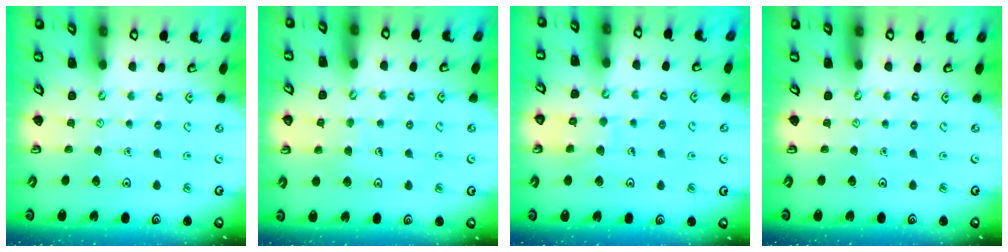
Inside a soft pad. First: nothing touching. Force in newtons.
{"total": 4.4, "press": 4.4, "slide": 0.3}
{"total": 7.8, "press": 7.8, "slide": 0.7}
{"total": 0.0}